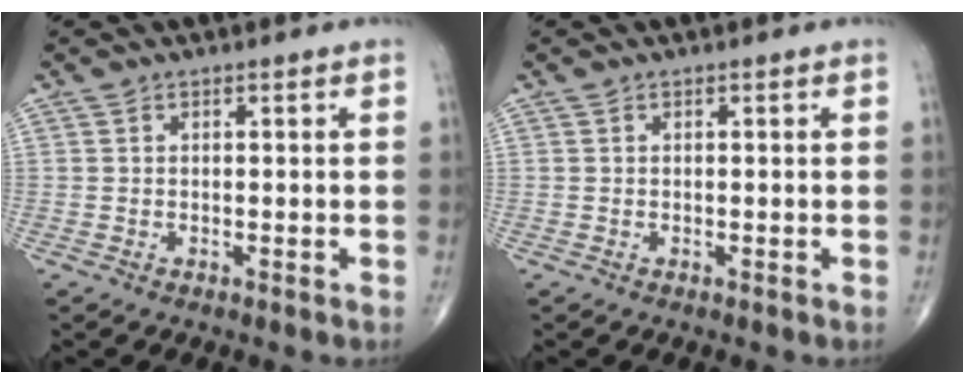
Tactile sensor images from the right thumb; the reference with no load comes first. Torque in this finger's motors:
{"motor_torque": [0.07, 0.07, -0.01, -0.01, 0.07]}